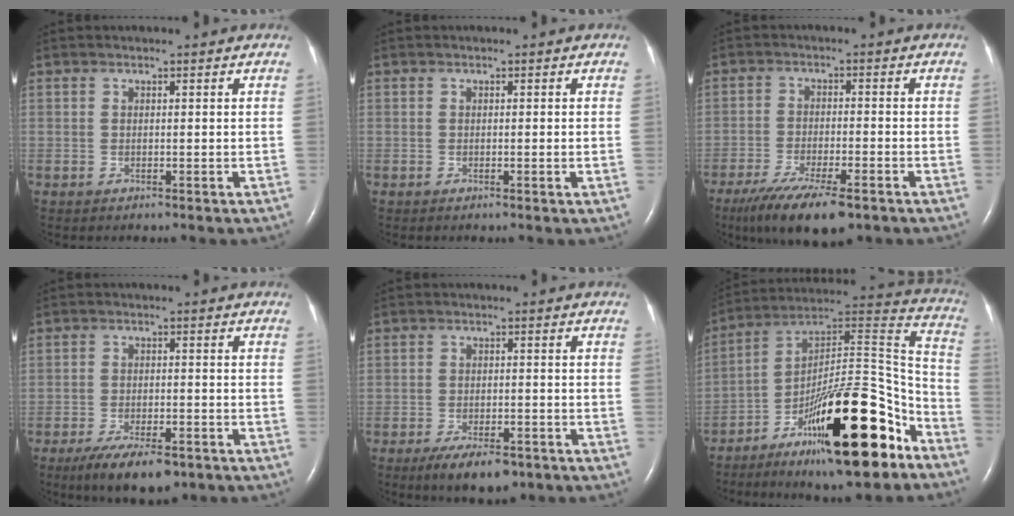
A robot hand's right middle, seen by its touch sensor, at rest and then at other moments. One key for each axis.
{"total": 0.6, "fx": -0.2, "fy": -0.2, "fz": 0.6, "tx": -0.008, "ty": 0.000, "tz": -0.002}
{"total": 11.5, "fx": -7.9, "fy": 2.7, "fz": 8.0, "tx": -0.136, "ty": -0.024, "tz": -0.126}
{"total": 8.8, "fx": -6.0, "fy": 2.9, "fz": 5.7, "tx": -0.097, "ty": -0.011, "tz": -0.095}
{"total": 7.0, "fx": -4.8, "fy": 2.5, "fz": 4.5, "tx": -0.075, "ty": -0.008, "tz": -0.073}
{"total": 25.7, "fx": -14.8, "fy": 5.3, "fz": 20.4, "tx": -0.276, "ty": 0.018, "tz": -0.231}